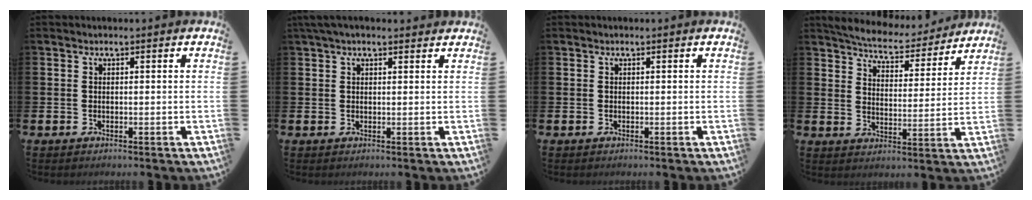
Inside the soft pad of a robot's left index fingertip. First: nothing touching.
{"total": 2.0, "force": [1.6, 0.6, 1.2], "torque": [-0.023, 0.006, 0.027]}
{"total": 0.0}
{"total": 6.3, "force": [6.1, 1.0, 1.1], "torque": [-0.042, -0.045, 0.105]}